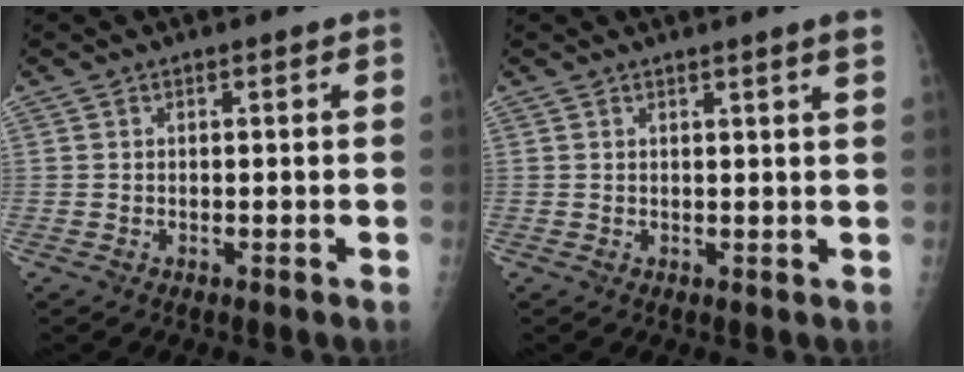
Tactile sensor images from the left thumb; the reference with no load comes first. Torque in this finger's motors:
{"motor_torque": [0.28, 0.06, 0.05, -0.11, 0.01]}